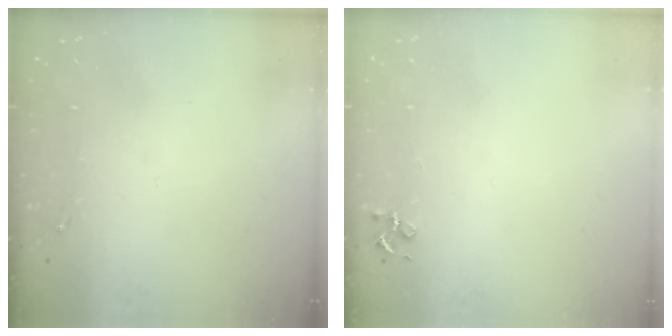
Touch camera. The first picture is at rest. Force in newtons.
{"total": 3.9, "press": 3.9, "slide": 0.5}